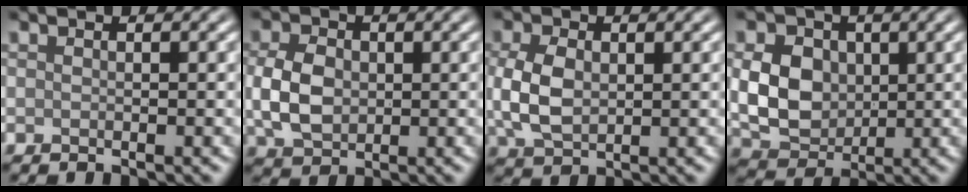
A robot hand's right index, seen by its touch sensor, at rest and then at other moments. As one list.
[{"total": 4.6, "force": [0.0, 3.4, 3.1], "torque": [-0.070, 0.001, 0.000]}, {"total": 4.4, "force": [0.3, 2.9, 3.3], "torque": [-0.080, 0.001, 0.010]}, {"total": 5.8, "force": [0.5, 4.5, 3.7], "torque": [-0.075, -0.001, 0.008]}]